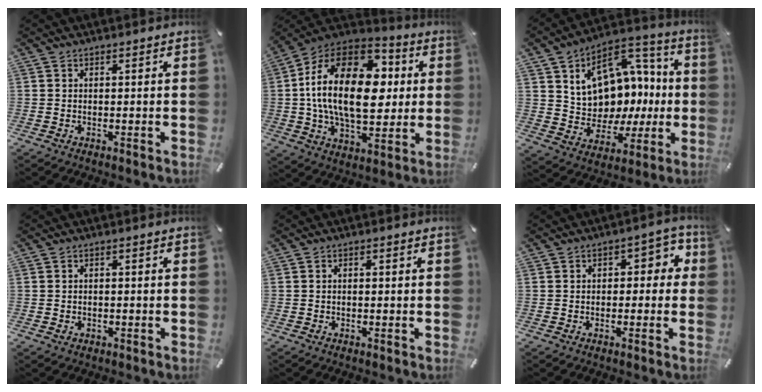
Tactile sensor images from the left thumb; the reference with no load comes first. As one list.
[{"total": 26.1, "force": [2.6, 15.5, 20.8], "torque": [-0.387, 0.006, 0.041]}, {"total": 13.8, "force": [3.7, 11.5, 6.7], "torque": [-0.099, -0.028, 0.076]}, {"total": 1.0, "force": [-0.3, 0.7, 0.6], "torque": [-0.012, 0.003, -0.006]}, {"total": 0.7, "force": [-0.2, 0.2, 0.7], "torque": [-0.012, 0.000, -0.003]}, {"total": 5.2, "force": [0.5, 3.4, 3.9], "torque": [-0.047, 0.004, -0.003]}]